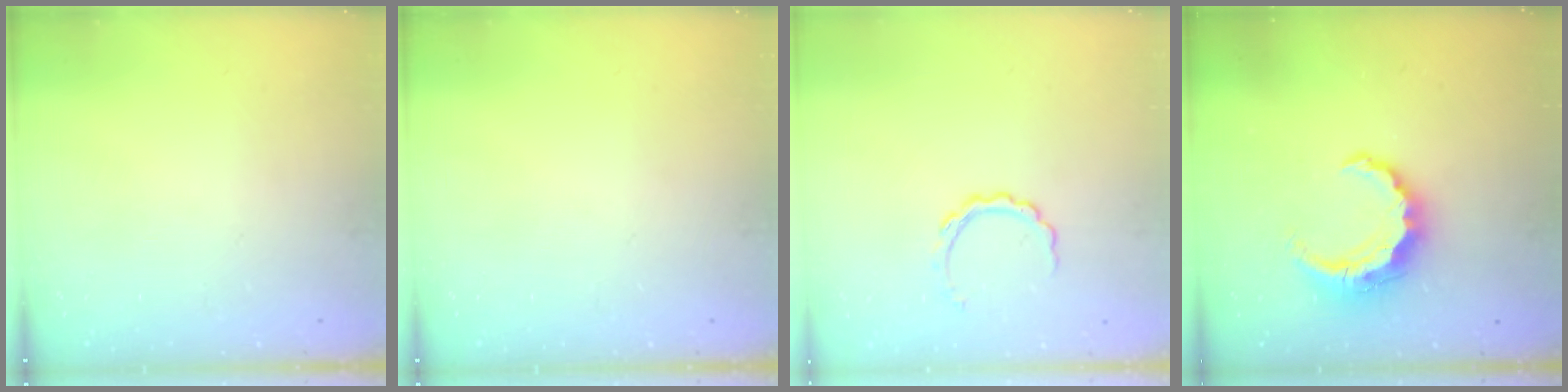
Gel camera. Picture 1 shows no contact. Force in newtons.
{"total": 0.0}
{"total": 4.6, "press": 4.6, "slide": 0.3}
{"total": 9.4, "press": 9.3, "slide": 1.0}